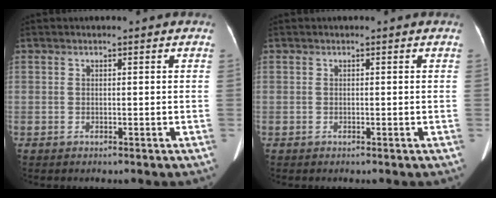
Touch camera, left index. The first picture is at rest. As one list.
[{"total": 0.0}]